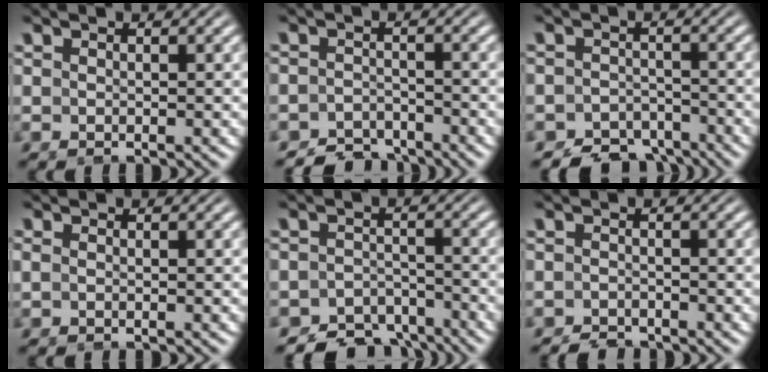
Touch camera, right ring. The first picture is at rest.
{"total": 5.5, "force": [-5.2, 1.7, 0.1], "torque": [0.018, -0.021, -0.093]}
{"total": 7.7, "force": [-6.6, 3.8, 1.0], "torque": [0.010, -0.022, -0.117]}
{"total": 0.7, "force": [-0.4, 0.6, 0.1], "torque": [-0.012, -0.008, -0.006]}
{"total": 7.9, "force": [-6.9, 3.6, 1.2], "torque": [0.007, -0.023, -0.122]}
{"total": 2.7, "force": [-2.6, 0.4, -0.4], "torque": [0.011, -0.018, -0.045]}